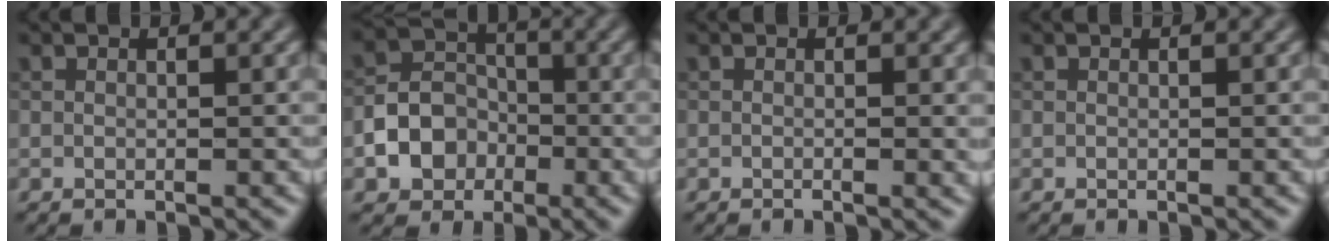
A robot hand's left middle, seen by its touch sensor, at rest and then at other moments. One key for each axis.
{"total": 4.6, "fx": -1.7, "fy": 3.7, "fz": 2.1, "tx": -0.026, "ty": 0.001, "tz": -0.040}
{"total": 0.8, "fx": -0.2, "fy": 0.2, "fz": 0.7, "tx": -0.010, "ty": -0.004, "tz": -0.003}
{"total": 0.0}